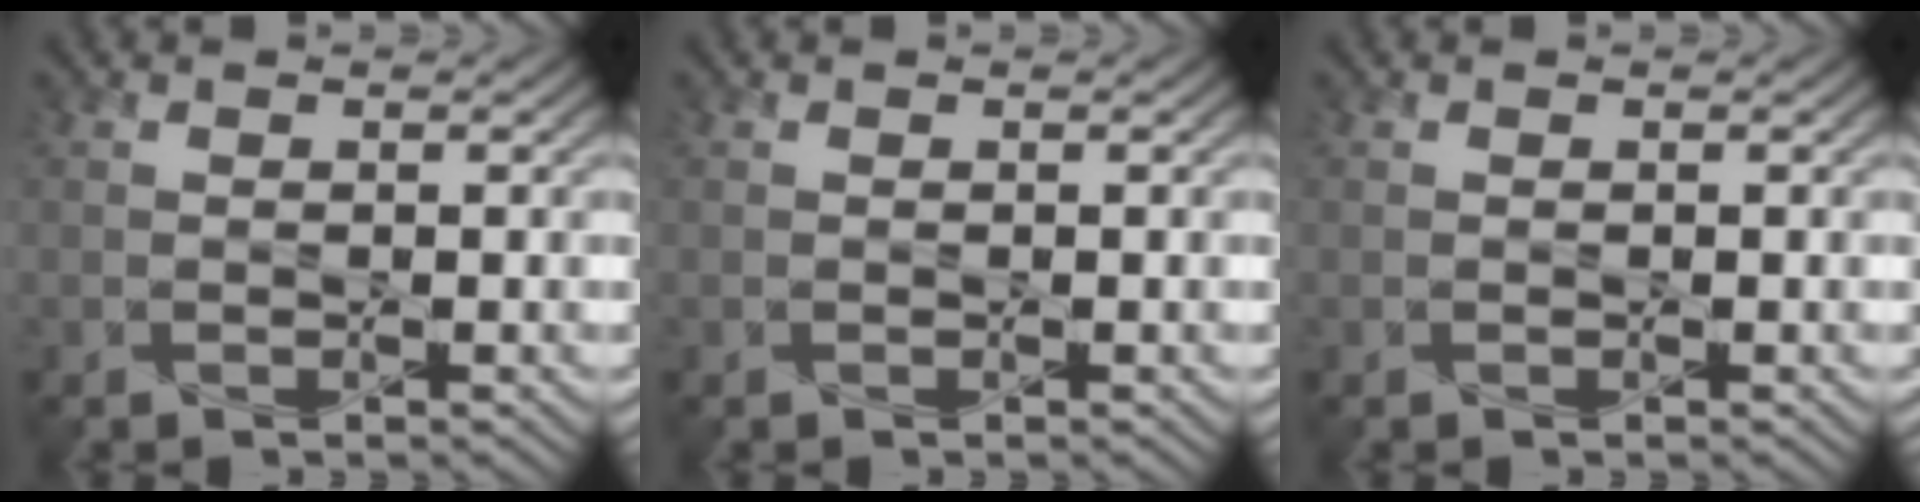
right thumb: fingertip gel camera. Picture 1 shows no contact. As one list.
[{"total": 0.0}, {"total": 0.0}]